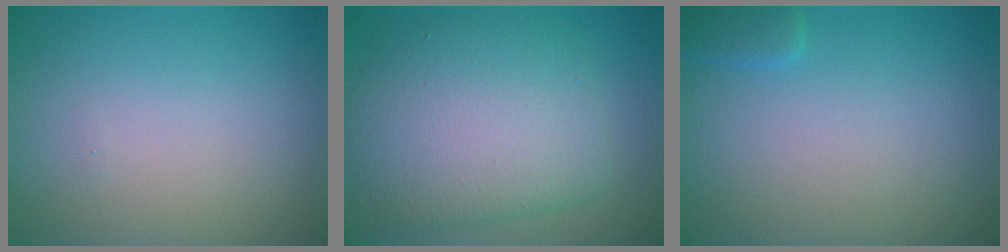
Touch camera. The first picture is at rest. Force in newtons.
{"total": 9.0, "press": 9.0, "slide": 0.0}
{"total": 1.2, "press": 1.2, "slide": 0.1}